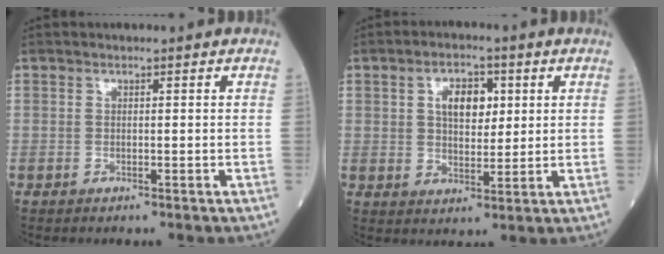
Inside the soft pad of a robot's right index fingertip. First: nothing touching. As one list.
[{"total": 6.1, "force": [1.9, 3.3, 4.8], "torque": [-0.079, 0.010, 0.034]}]